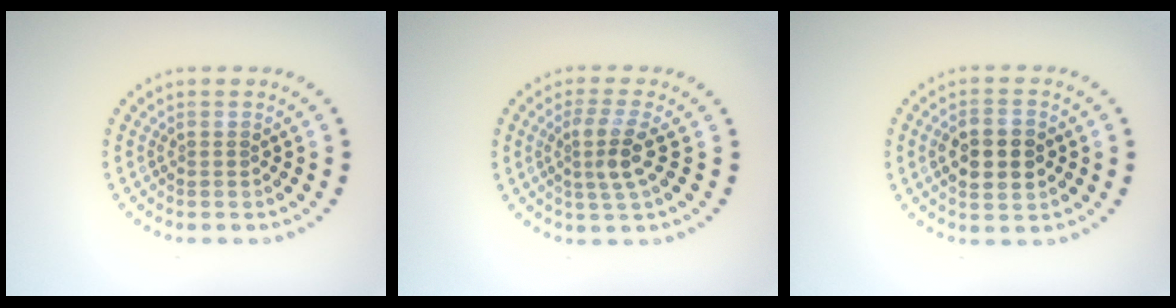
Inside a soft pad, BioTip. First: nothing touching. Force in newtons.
{"total": 2.9, "press": 2.4, "slide": 1.6}
{"total": 4.5, "press": 4.5, "slide": 0.1}